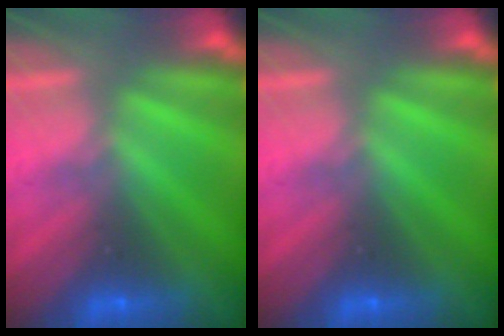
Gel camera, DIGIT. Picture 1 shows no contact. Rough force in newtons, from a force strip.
{"total": 0.0}